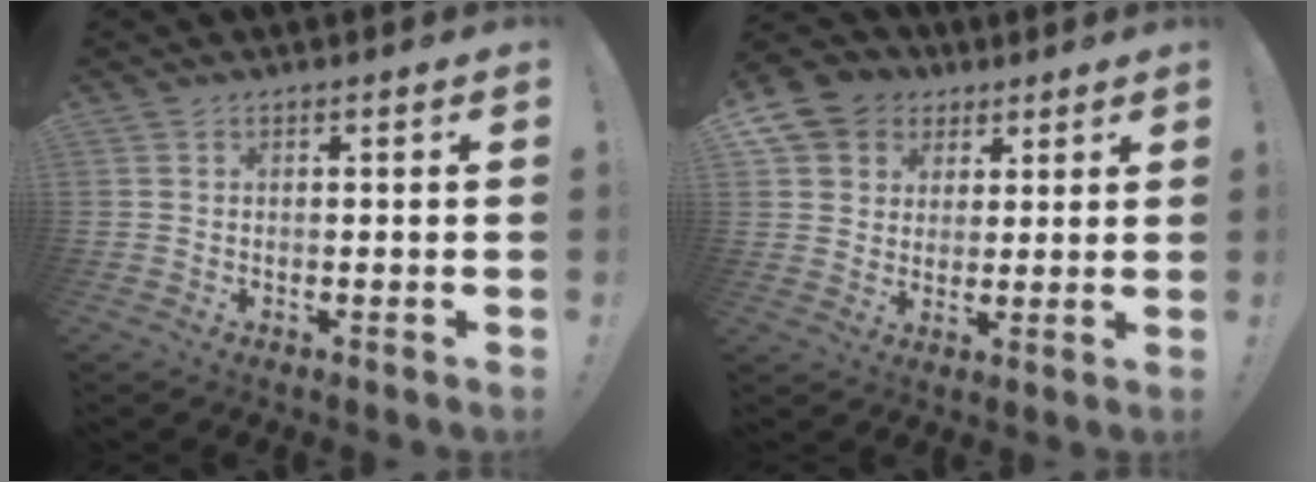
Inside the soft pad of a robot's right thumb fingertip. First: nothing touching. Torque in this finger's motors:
{"motor_torque": [-0.01, 0.14, 0.15, 0.02, 0.01]}